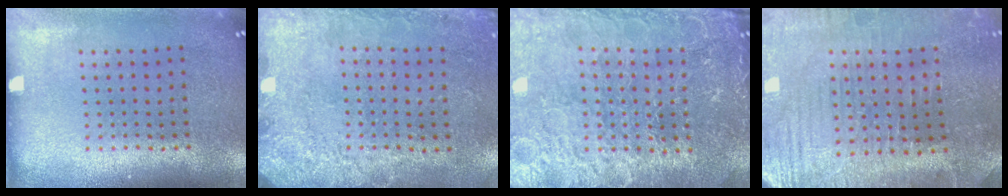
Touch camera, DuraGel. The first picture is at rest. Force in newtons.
{"total": 2.7, "press": 2.0, "slide": 1.8}
{"total": 4.0, "press": 3.9, "slide": 0.9}
{"total": 1.6, "press": 1.6, "slide": 0.4}